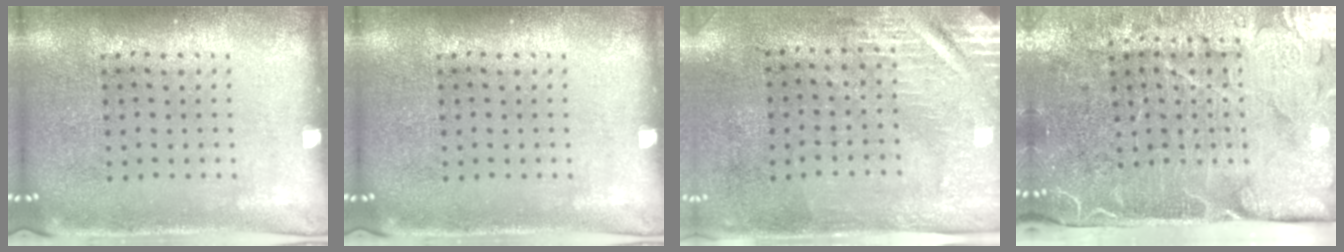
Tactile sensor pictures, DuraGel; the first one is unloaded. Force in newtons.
{"total": 0.0}
{"total": 2.9, "press": 2.5, "slide": 1.5}
{"total": 4.9, "press": 4.1, "slide": 2.8}